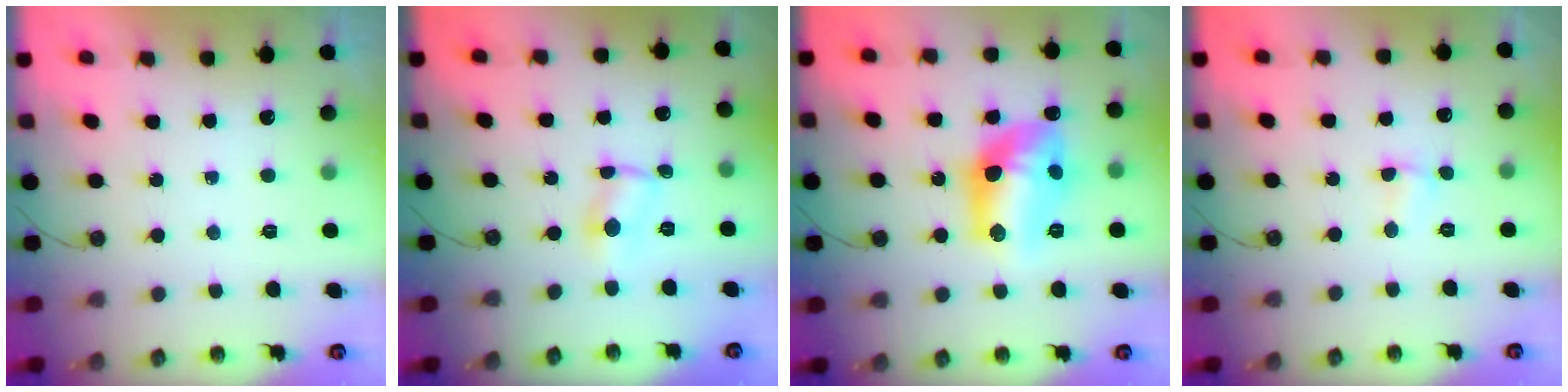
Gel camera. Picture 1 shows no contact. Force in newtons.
{"total": 2.0, "press": 2.0, "slide": 0.1}
{"total": 14.1, "press": 14.1, "slide": 0.9}
{"total": 1.8, "press": 1.7, "slide": 0.5}